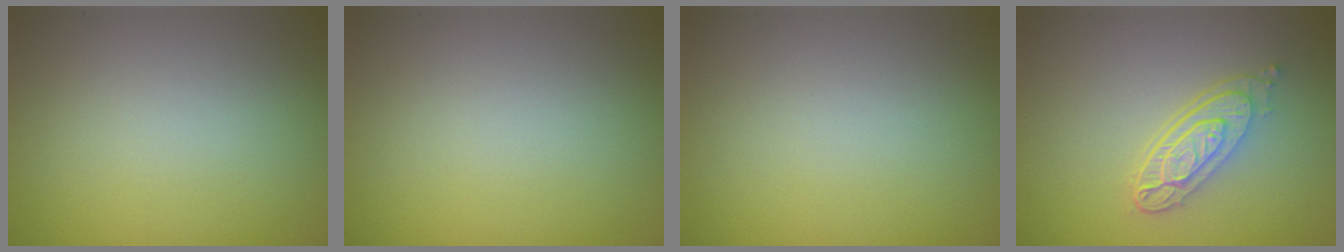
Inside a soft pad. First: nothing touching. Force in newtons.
{"total": 0.0}
{"total": 0.0}
{"total": 4.1, "press": 3.0, "slide": 2.7}